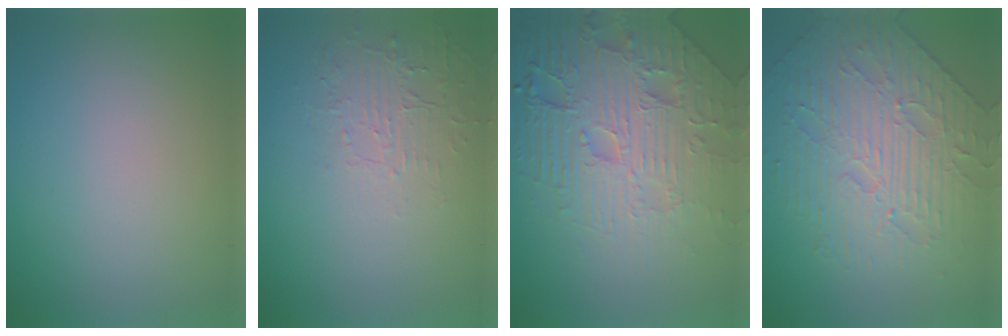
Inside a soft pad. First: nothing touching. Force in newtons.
{"total": 1.8, "press": 0.7, "slide": 1.7}
{"total": 8.4, "press": 6.1, "slide": 5.7}
{"total": 5.8, "press": 5.1, "slide": 2.7}